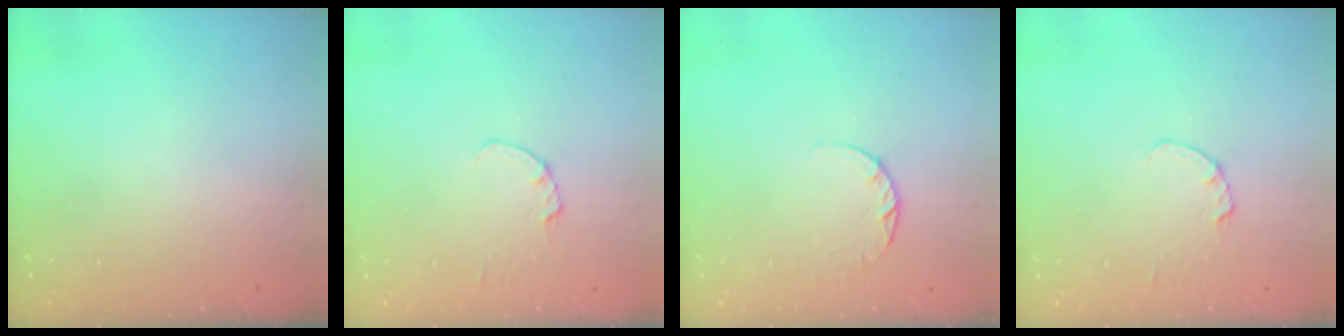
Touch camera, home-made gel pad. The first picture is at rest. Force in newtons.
{"total": 0.0}
{"total": 2.6, "press": 2.5, "slide": 0.4}
{"total": 0.0}